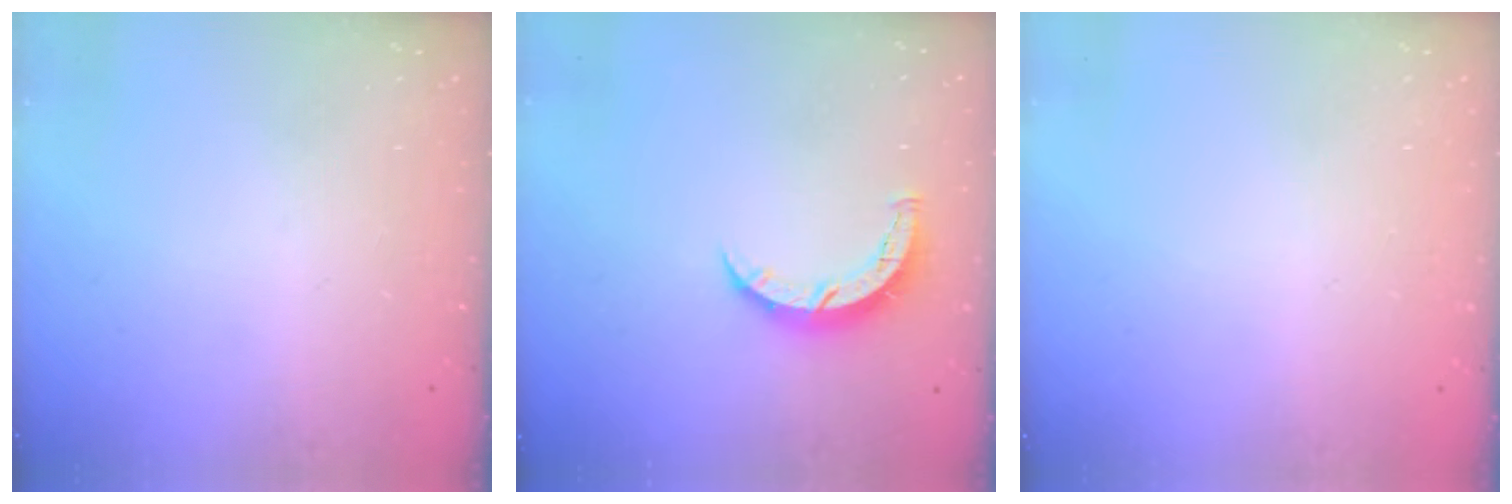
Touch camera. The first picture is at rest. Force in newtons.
{"total": 5.5, "press": 5.5, "slide": 0.5}
{"total": 2.6, "press": 2.6, "slide": 0.2}